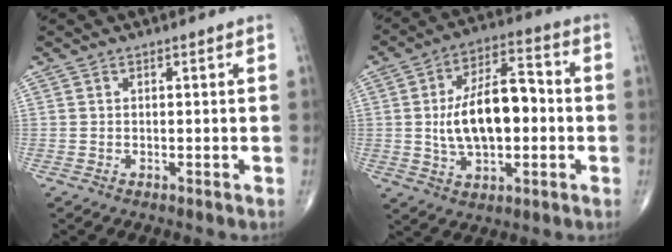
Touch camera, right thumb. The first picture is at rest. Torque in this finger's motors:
{"motor_torque": [1.69, 1.70, 1.68, -0.18, 0.11]}